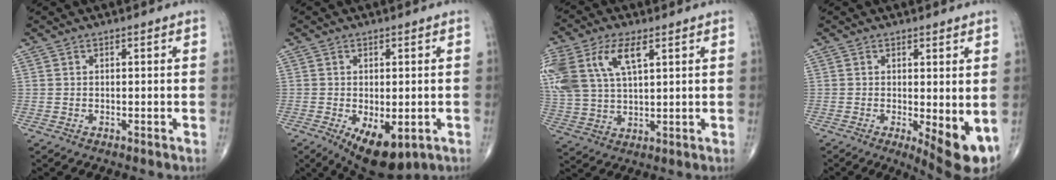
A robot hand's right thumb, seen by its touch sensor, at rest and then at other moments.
{"total": 9.7, "force": [-3.9, 4.7, 7.5], "torque": [-0.107, -0.009, -0.048]}
{"total": 17.4, "force": [6.9, 9.0, 13.3], "torque": [-0.320, 0.010, 0.135]}
{"total": 8.1, "force": [-1.4, 2.5, 7.6], "torque": [-0.103, -0.021, -0.014]}